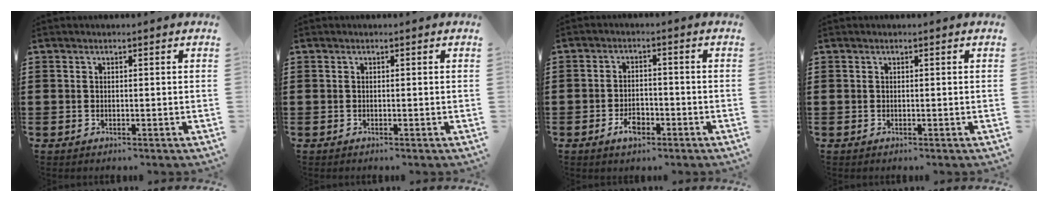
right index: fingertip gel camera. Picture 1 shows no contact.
{"total": 0.0}
{"total": 4.0, "force": [-2.0, 2.0, 2.9], "torque": [-0.056, 0.002, -0.038]}
{"total": 0.0}